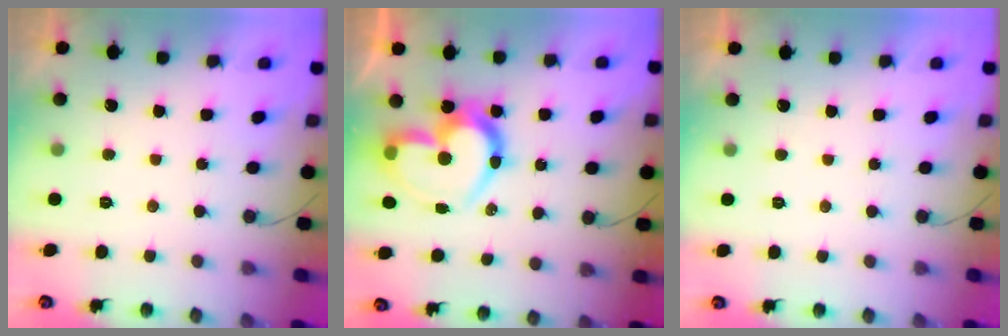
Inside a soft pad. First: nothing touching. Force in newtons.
{"total": 18.9, "press": 18.8, "slide": 1.9}
{"total": 1.9, "press": 1.9, "slide": 0.1}